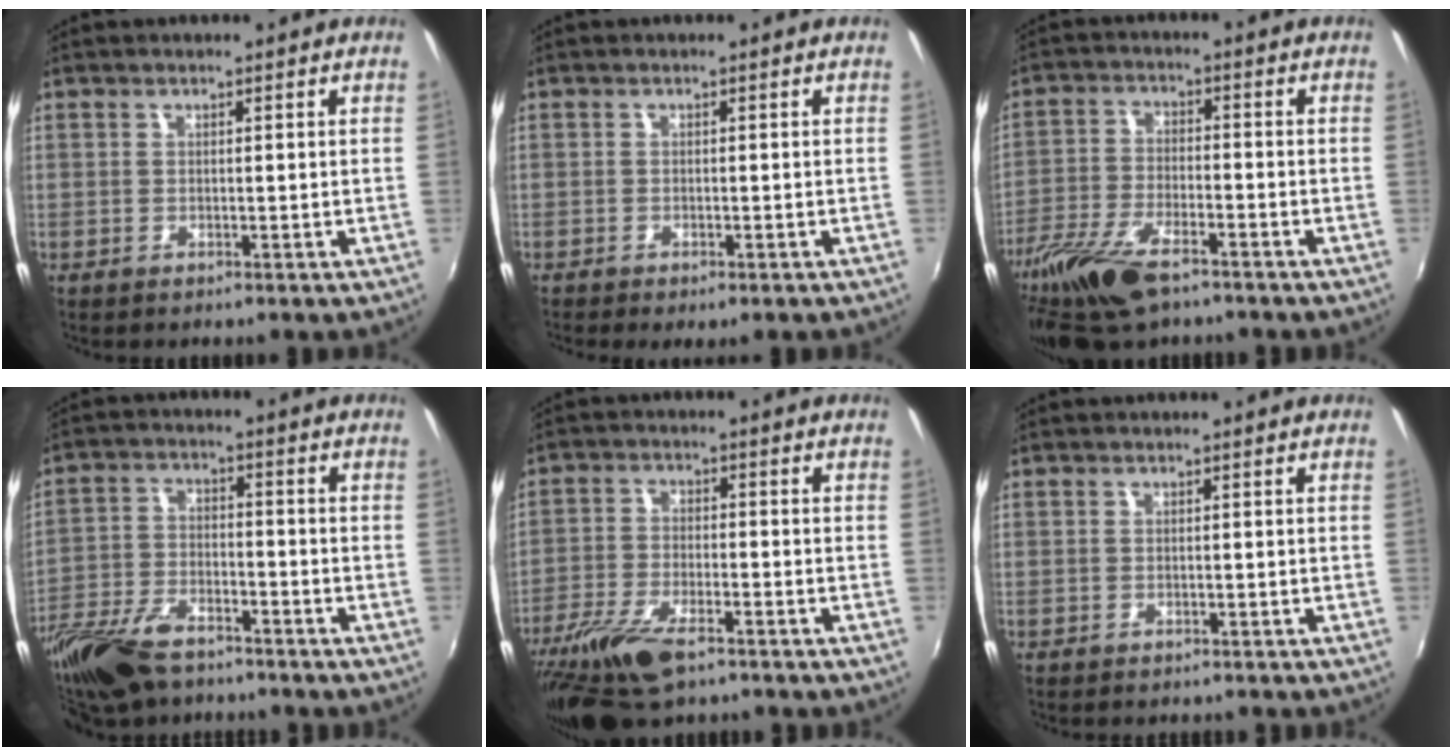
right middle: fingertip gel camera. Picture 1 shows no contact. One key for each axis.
{"total": 1.5, "fx": -1.0, "fy": 0.2, "fz": 1.1, "tx": -0.020, "ty": -0.010, "tz": -0.012}
{"total": 13.9, "fx": -9.9, "fy": 4.7, "fz": 8.6, "tx": -0.199, "ty": -0.034, "tz": -0.192}
{"total": 14.1, "fx": -10.8, "fy": 5.6, "fz": 7.0, "tx": -0.167, "ty": -0.020, "tz": -0.210}
{"total": 12.9, "fx": -8.8, "fy": 4.4, "fz": 8.4, "tx": -0.190, "ty": -0.035, "tz": -0.168}
{"total": 1.4, "fx": -1.3, "fy": 0.3, "fz": 0.4, "tx": -0.011, "ty": -0.009, "tz": -0.016}